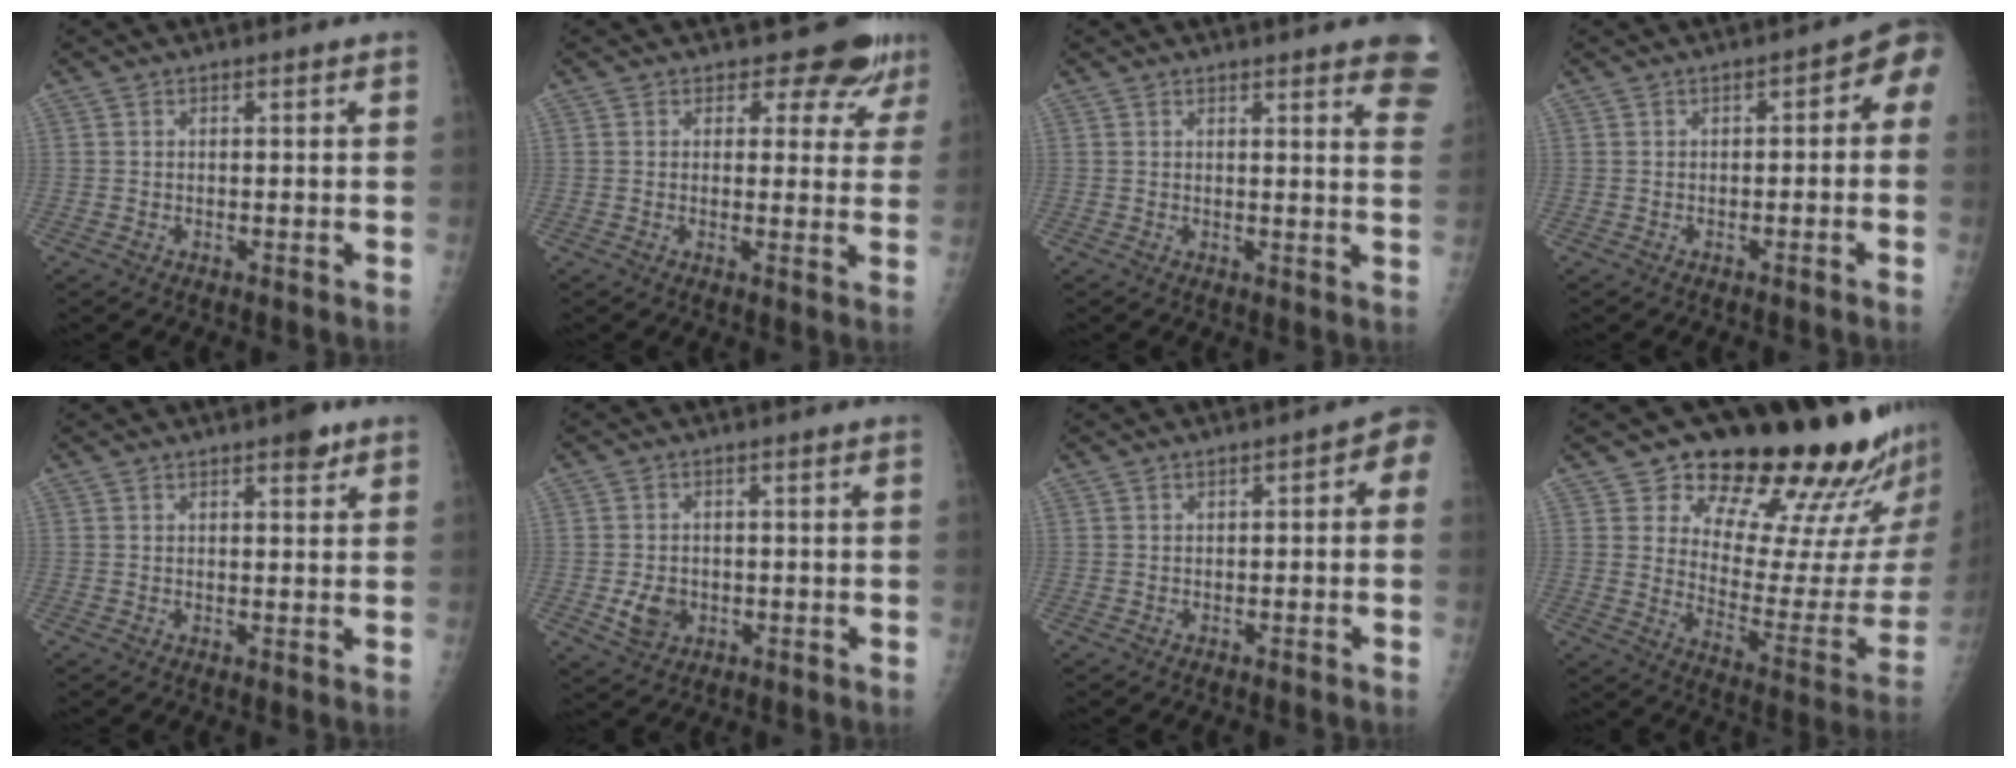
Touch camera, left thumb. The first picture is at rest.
{"total": 6.3, "force": [5.2, 3.4, 0.9], "torque": [0.026, -0.033, 0.047]}
{"total": 11.0, "force": [8.0, 2.2, 7.3], "torque": [-0.061, -0.030, 0.072]}
{"total": 4.5, "force": [-1.0, 2.5, 3.6], "torque": [-0.022, 0.028, -0.021]}
{"total": 2.9, "force": [1.9, 1.1, 1.9], "torque": [-0.014, -0.007, 0.021]}
{"total": 4.6, "force": [-1.1, 3.8, 2.3], "torque": [-0.030, 0.002, -0.013]}
{"total": 3.9, "force": [-0.2, 1.9, 3.3], "torque": [-0.021, 0.019, -0.012]}
{"total": 25.4, "force": [20.0, 8.1, 13.5], "torque": [-0.144, -0.147, 0.263]}